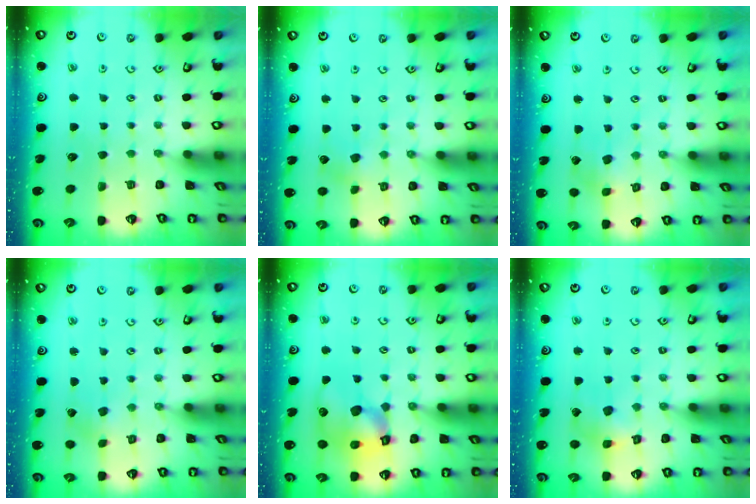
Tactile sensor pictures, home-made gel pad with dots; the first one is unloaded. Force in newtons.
{"total": 1.8, "press": 1.8, "slide": 0.2}
{"total": 2.8, "press": 2.8, "slide": 0.1}
{"total": 0.0}
{"total": 15.4, "press": 15.2, "slide": 2.1}
{"total": 5.9, "press": 5.9, "slide": 0.5}